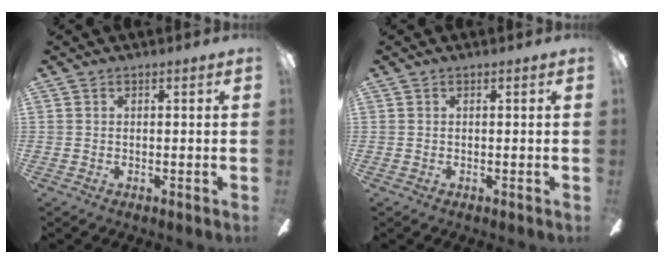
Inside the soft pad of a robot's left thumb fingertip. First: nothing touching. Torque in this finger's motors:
{"motor_torque": [0.02, 0.02, -0.21, 0.21, 0.00]}